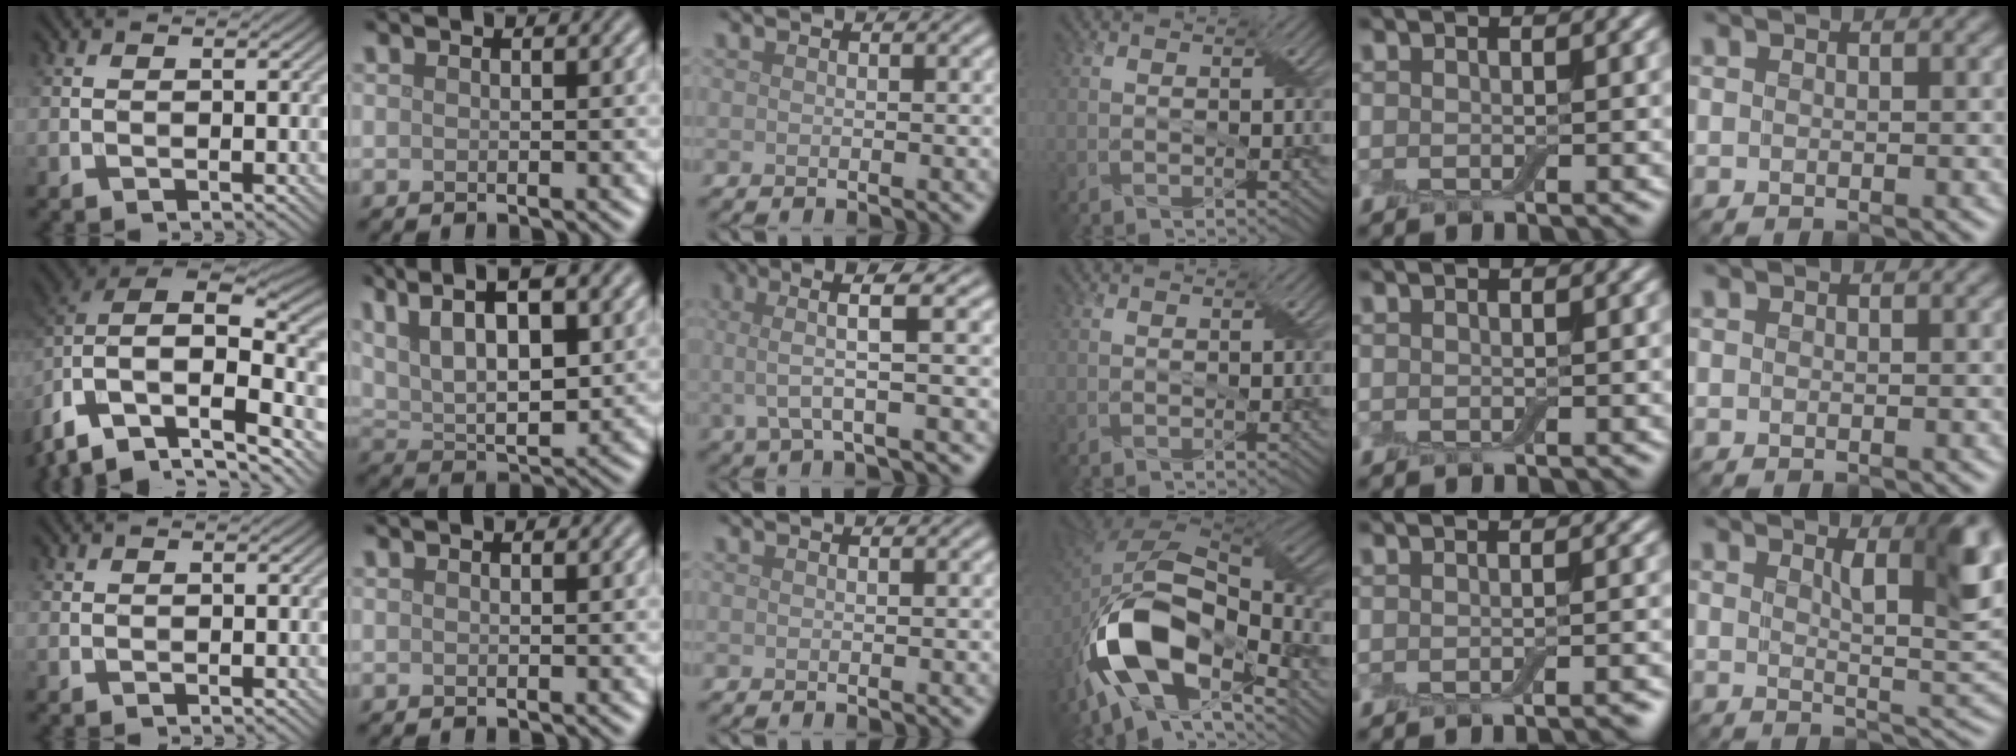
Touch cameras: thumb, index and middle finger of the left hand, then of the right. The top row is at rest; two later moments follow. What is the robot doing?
{"motion": "peel", "object": "bubble wrap"}